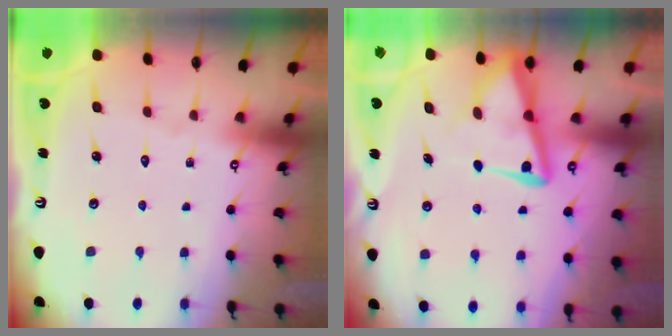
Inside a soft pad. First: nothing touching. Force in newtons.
{"total": 8.4, "press": 8.3, "slide": 0.9}